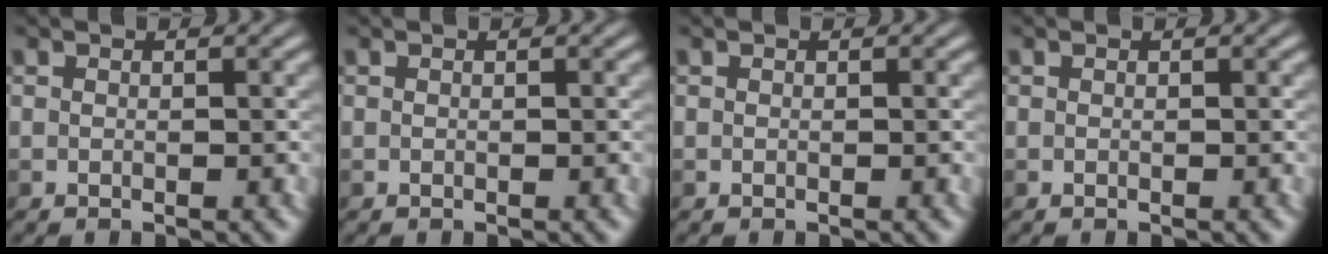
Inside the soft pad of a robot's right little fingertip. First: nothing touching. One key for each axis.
{"total": 0.0}
{"total": 0.0}
{"total": 0.0}